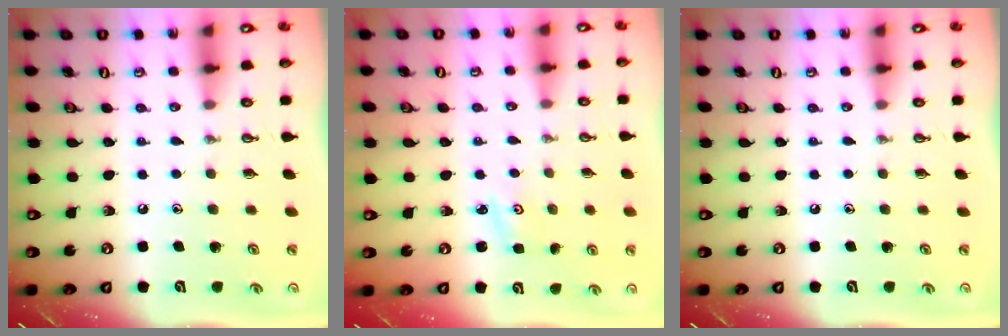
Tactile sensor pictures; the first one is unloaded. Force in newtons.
{"total": 2.0, "press": 2.0, "slide": 0.3}
{"total": 0.0}